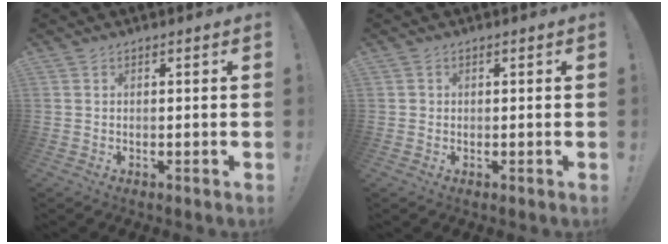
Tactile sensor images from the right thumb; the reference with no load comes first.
{"total": 0.9, "force": [0.1, 0.9, 0.1], "torque": [-0.002, 0.003, 0.001]}